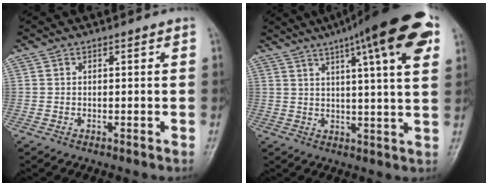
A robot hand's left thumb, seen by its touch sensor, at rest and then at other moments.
{"total": 19.5, "force": [9.8, 3.4, 16.5], "torque": [-0.231, -0.003, 0.132]}